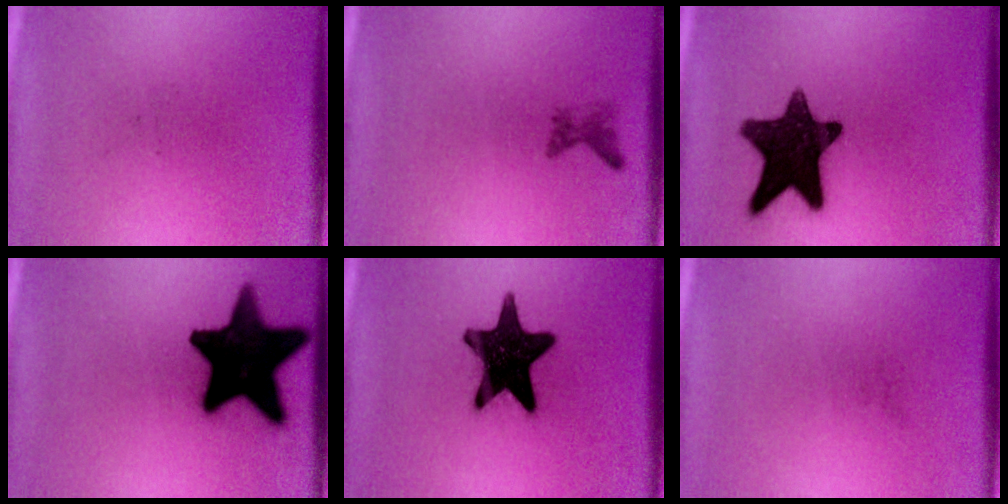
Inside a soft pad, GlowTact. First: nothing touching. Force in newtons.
{"total": 1.2}
{"total": 14.9}
{"total": 18.7}
{"total": 17.0}
{"total": 0.0}